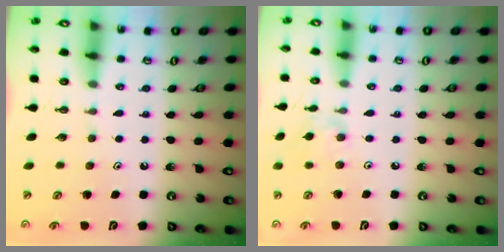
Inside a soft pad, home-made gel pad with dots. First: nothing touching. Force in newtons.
{"total": 3.0, "press": 2.9, "slide": 0.6}